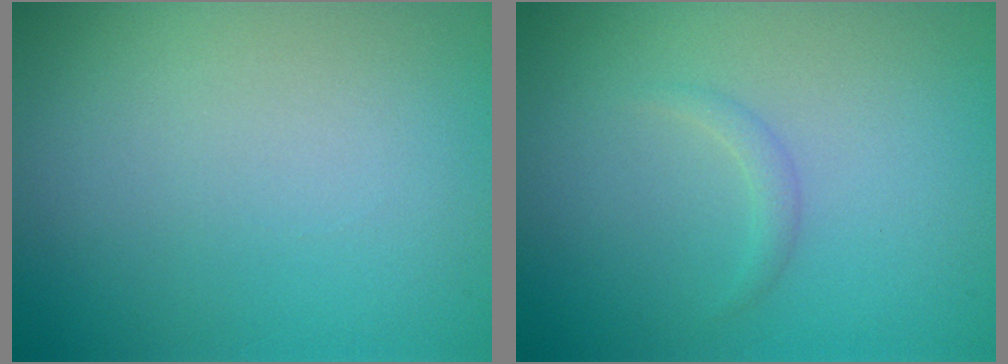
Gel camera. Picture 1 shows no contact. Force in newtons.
{"total": 0.8, "press": 0.8, "slide": 0.1}